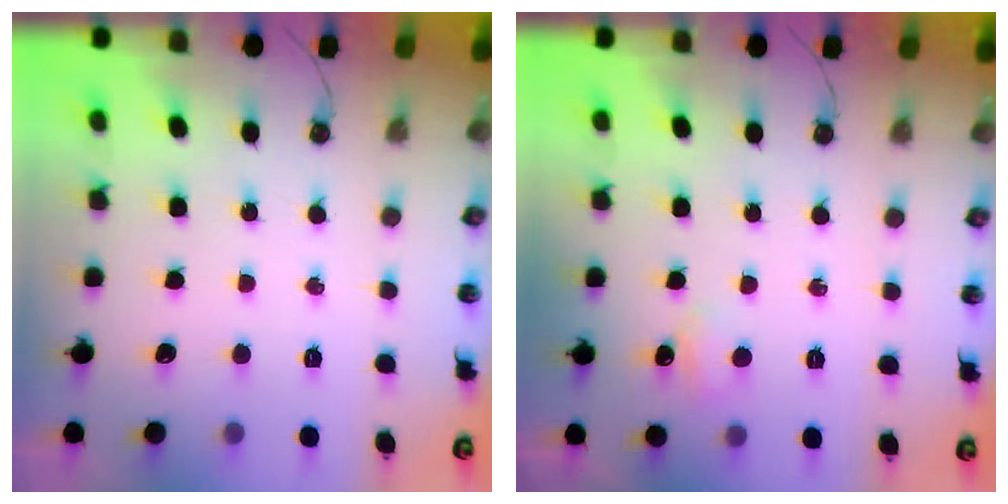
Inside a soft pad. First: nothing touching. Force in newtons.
{"total": 5.5, "press": 5.4, "slide": 1.0}